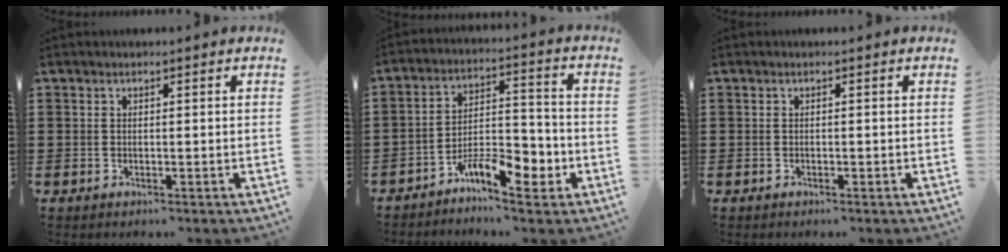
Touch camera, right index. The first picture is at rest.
{"total": 8.3, "force": [-5.4, 3.1, 5.5], "torque": [-0.092, 0.018, -0.097]}
{"total": 0.0}